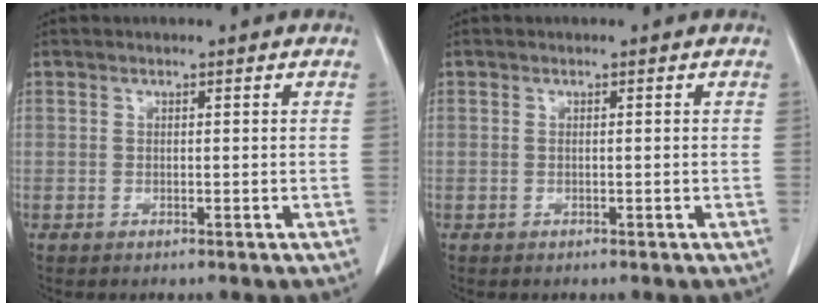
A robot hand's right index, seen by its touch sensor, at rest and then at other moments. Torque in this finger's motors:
{"motor_torque": [0.12, -0.17, -0.02, 0.02]}